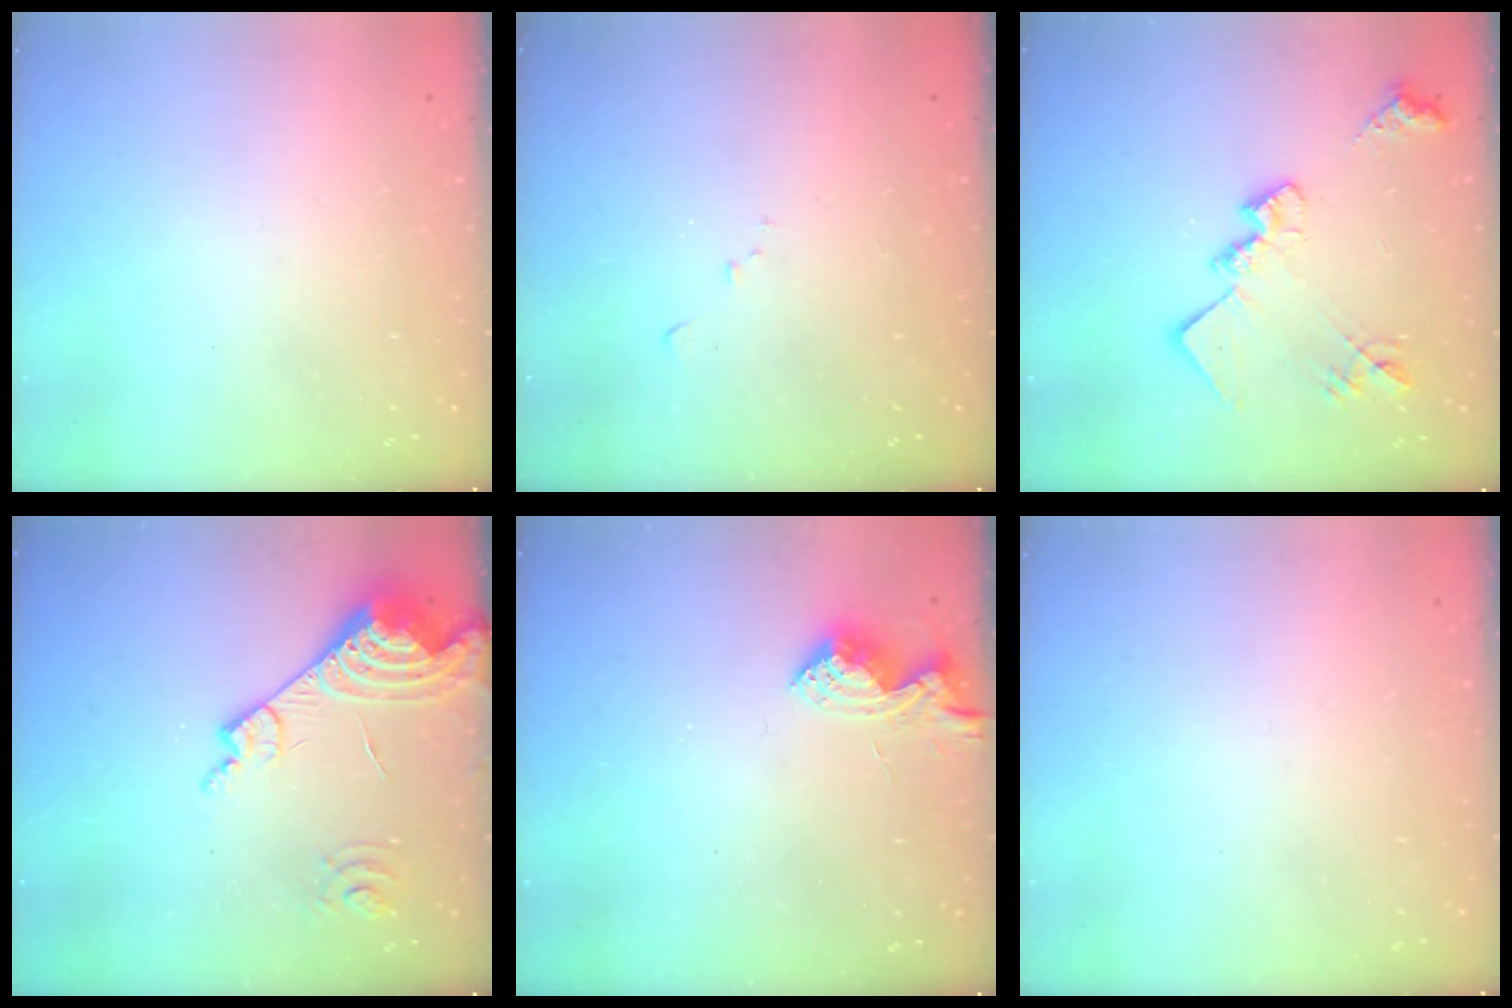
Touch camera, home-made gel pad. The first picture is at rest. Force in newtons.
{"total": 5.1, "press": 5.1, "slide": 0.6}
{"total": 17.8, "press": 17.7, "slide": 0.9}
{"total": 15.0, "press": 14.9, "slide": 1.6}
{"total": 10.0, "press": 10.0, "slide": 0.2}
{"total": 0.0}